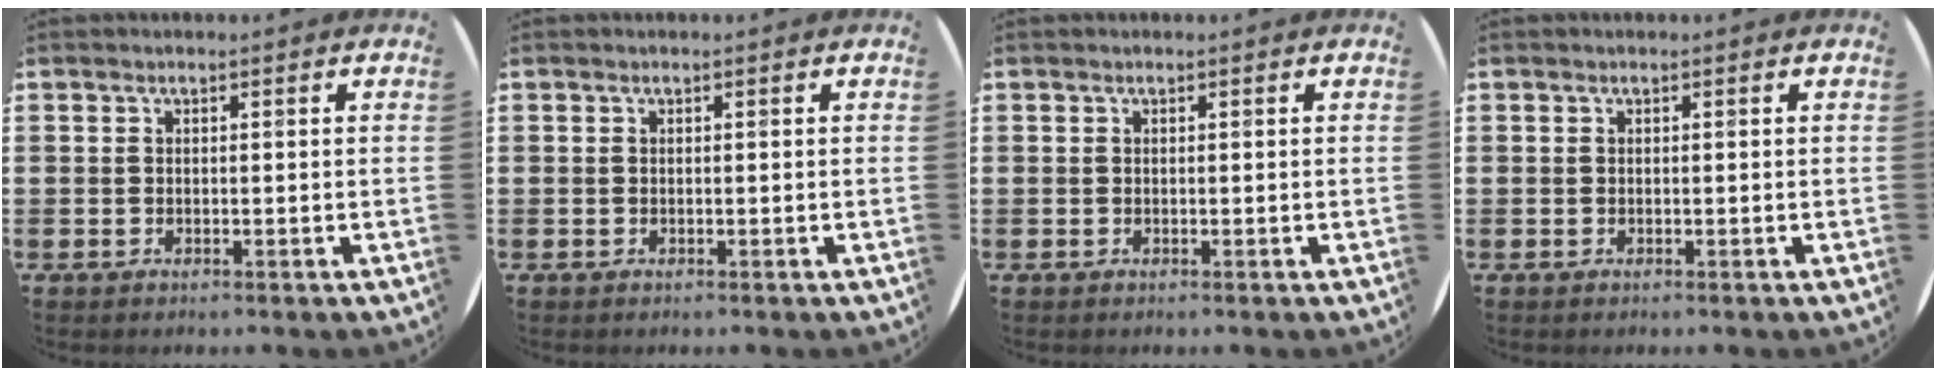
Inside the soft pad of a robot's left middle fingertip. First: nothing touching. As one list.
[{"total": 0.0}, {"total": 0.0}, {"total": 0.0}]